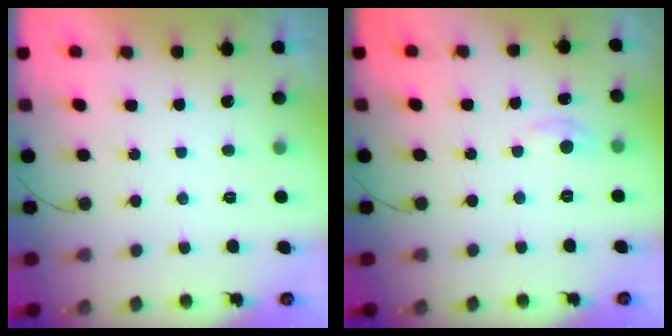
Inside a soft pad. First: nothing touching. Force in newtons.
{"total": 3.2, "press": 3.1, "slide": 0.5}